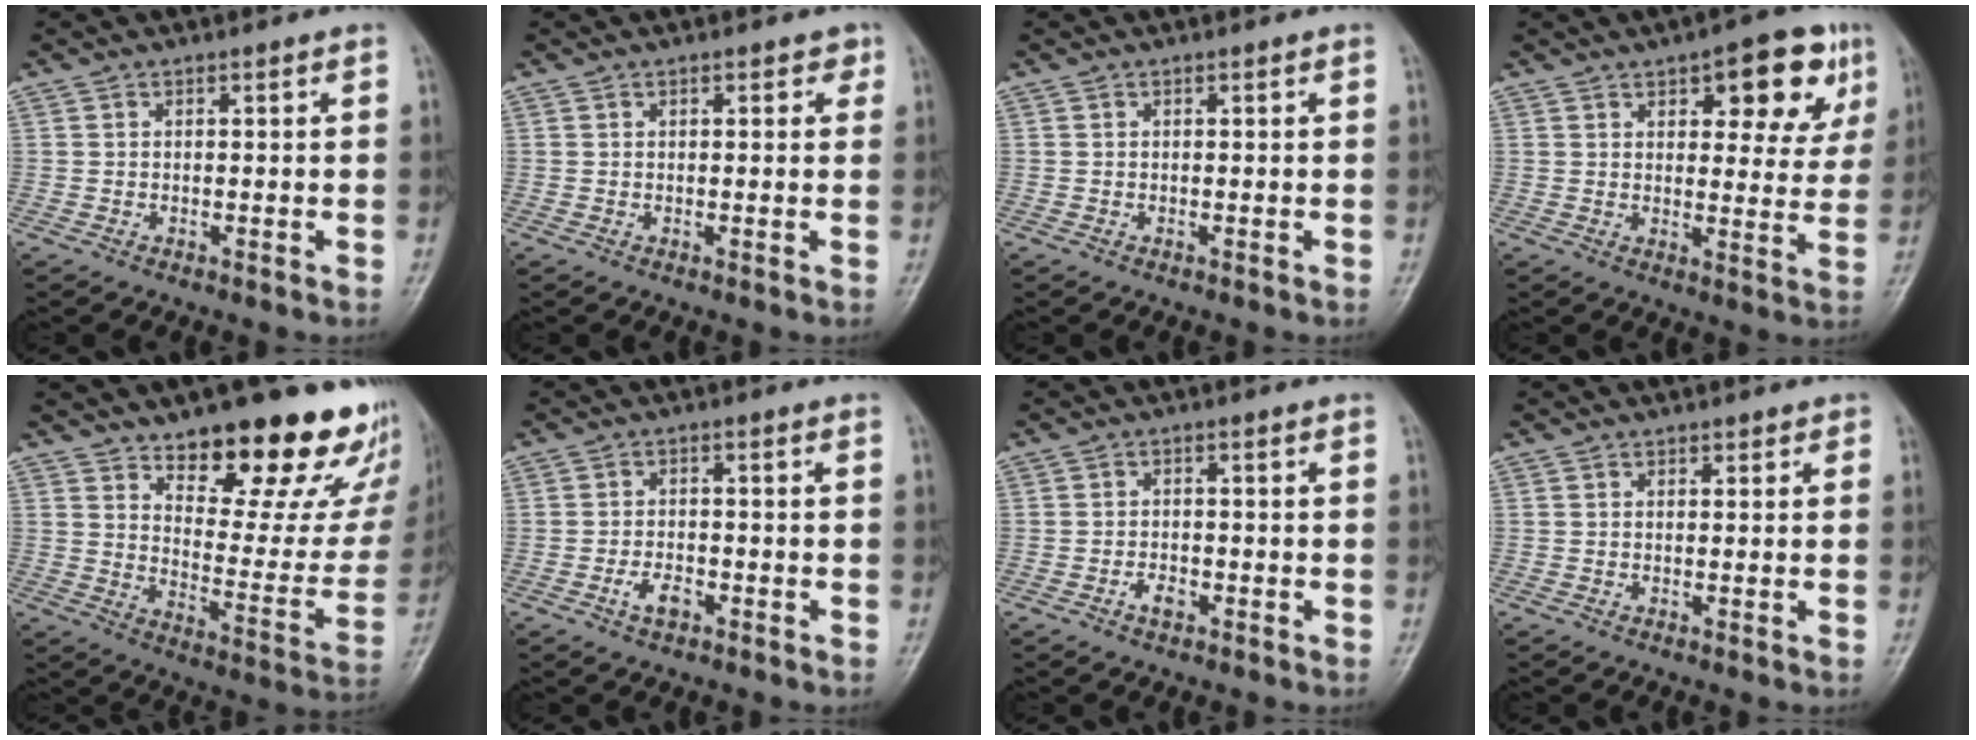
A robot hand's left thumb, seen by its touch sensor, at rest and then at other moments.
{"total": 2.0, "force": [0.9, 1.1, 1.4], "torque": [-0.006, 0.001, 0.008]}
{"total": 0.0}
{"total": 13.1, "force": [6.4, 5.6, 9.9], "torque": [-0.079, -0.017, 0.076]}
{"total": 24.6, "force": [17.1, 9.6, 14.9], "torque": [-0.148, -0.104, 0.232]}
{"total": 3.5, "force": [-1.8, 1.8, 2.4], "torque": [-0.043, 0.014, -0.032]}
{"total": 2.5, "force": [-1.3, 1.4, 1.6], "torque": [-0.025, 0.010, -0.022]}
{"total": 0.9, "force": [0.5, 0.6, 0.4], "torque": [0.005, -0.001, 0.003]}